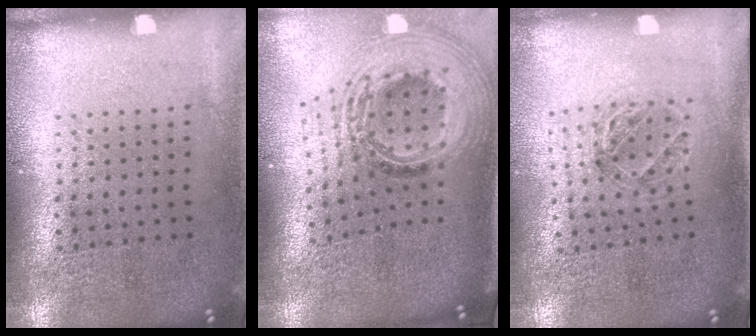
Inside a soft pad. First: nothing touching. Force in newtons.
{"total": 2.4, "press": 1.8, "slide": 1.6}
{"total": 1.0, "press": 1.0, "slide": 0.2}